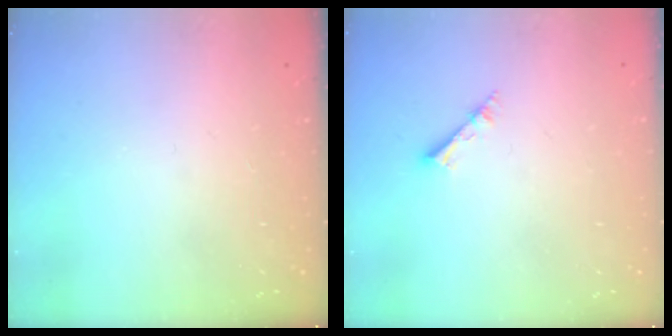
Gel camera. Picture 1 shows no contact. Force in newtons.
{"total": 2.2, "press": 2.2, "slide": 0.3}